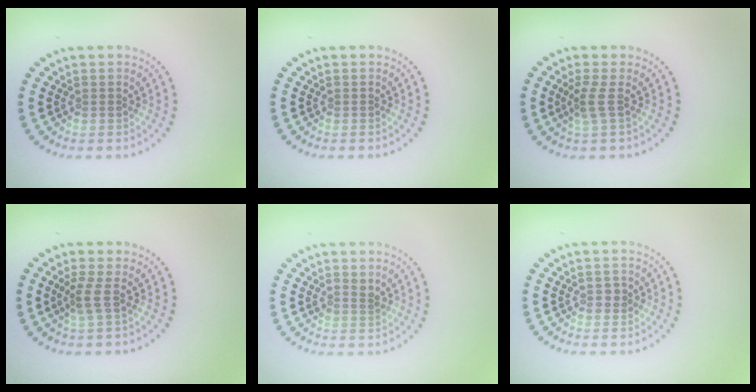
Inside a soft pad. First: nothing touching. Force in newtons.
{"total": 0.0}
{"total": 1.8, "press": 1.1, "slide": 1.4}
{"total": 1.8, "press": 1.1, "slide": 1.4}
{"total": 1.1, "press": 0.8, "slide": 0.7}
{"total": 1.0, "press": 1.0, "slide": 0.1}